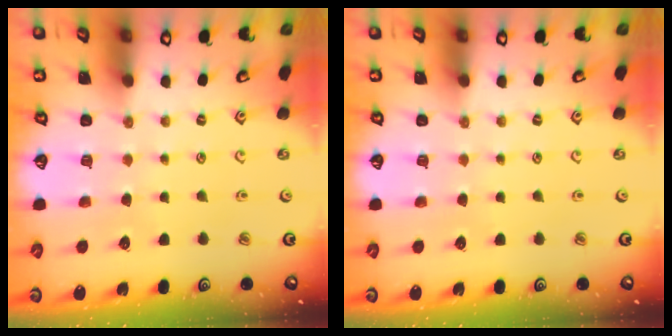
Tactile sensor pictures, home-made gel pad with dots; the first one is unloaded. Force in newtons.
{"total": 0.0}